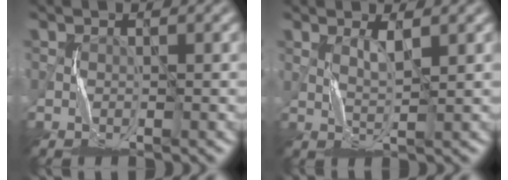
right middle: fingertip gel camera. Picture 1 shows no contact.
{"total": 1.2, "force": [1.0, -0.3, 0.6], "torque": [-0.018, -0.005, 0.022]}